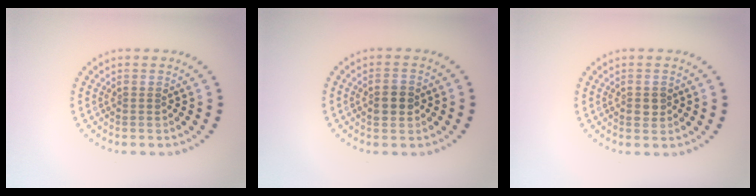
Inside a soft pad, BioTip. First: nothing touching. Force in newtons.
{"total": 2.7, "press": 2.7, "slide": 0.1}
{"total": 1.4, "press": 1.4, "slide": 0.2}